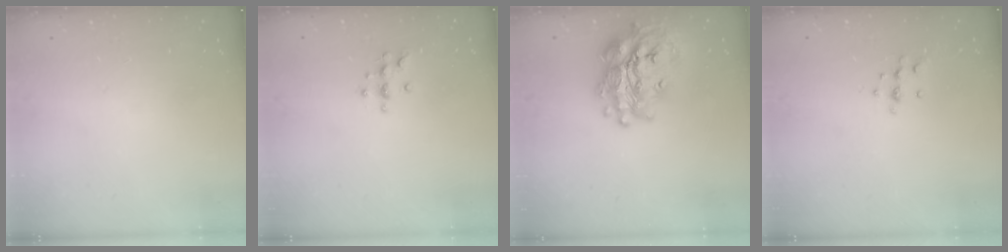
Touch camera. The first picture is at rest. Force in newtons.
{"total": 6.3, "press": 6.2, "slide": 0.7}
{"total": 25.9, "press": 25.8, "slide": 2.3}
{"total": 6.9, "press": 6.8, "slide": 1.2}